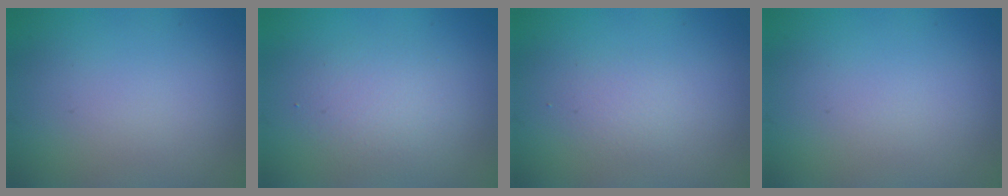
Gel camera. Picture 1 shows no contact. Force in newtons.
{"total": 2.6, "press": 2.6, "slide": 0.1}
{"total": 1.3, "press": 1.3, "slide": 0.1}
{"total": 0.0}